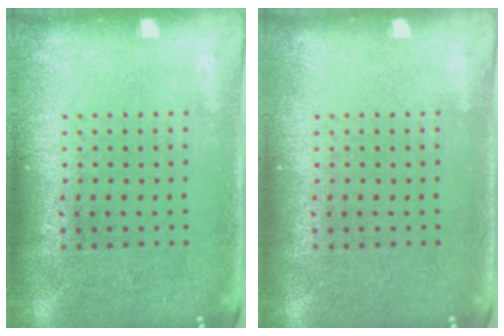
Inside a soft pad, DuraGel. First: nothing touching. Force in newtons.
{"total": 0.0}